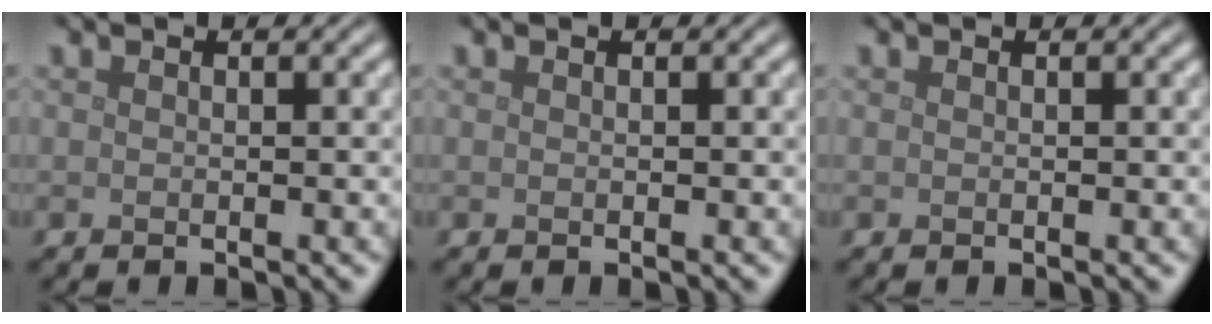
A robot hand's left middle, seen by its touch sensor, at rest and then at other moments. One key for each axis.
{"total": 0.0}
{"total": 0.0}